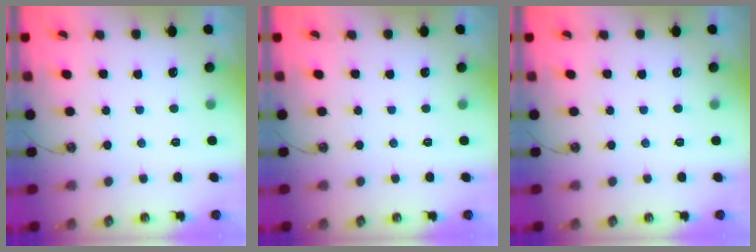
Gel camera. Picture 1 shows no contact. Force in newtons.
{"total": 0.0}
{"total": 0.0}